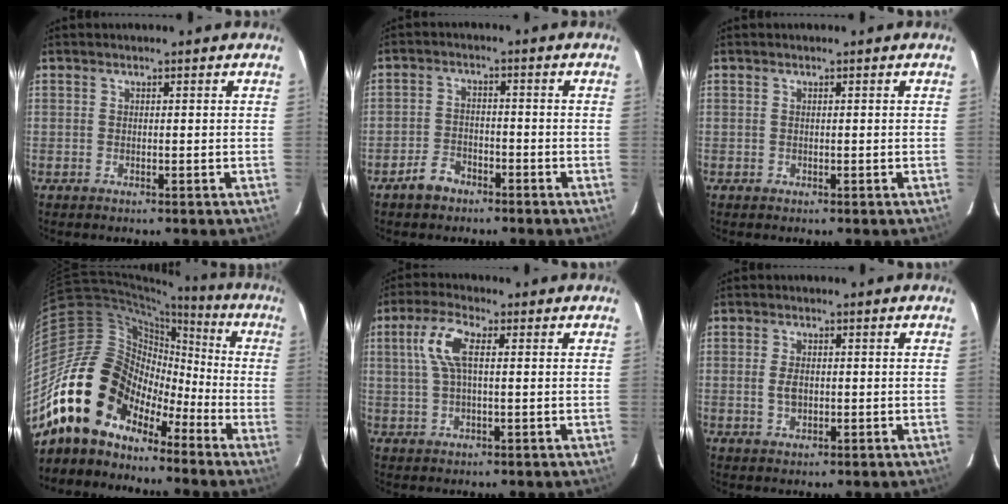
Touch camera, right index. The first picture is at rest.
{"total": 4.7, "force": [-3.5, 2.7, 1.6], "torque": [-0.046, 0.012, -0.058]}
{"total": 0.0}
{"total": 17.1, "force": [-11.7, 10.4, 6.7], "torque": [-0.137, 0.024, -0.226]}
{"total": 6.8, "force": [1.5, 2.2, 6.3], "torque": [-0.131, 0.014, 0.031]}
{"total": 2.7, "force": [-0.2, 1.6, 2.2], "torque": [-0.042, 0.001, -0.001]}